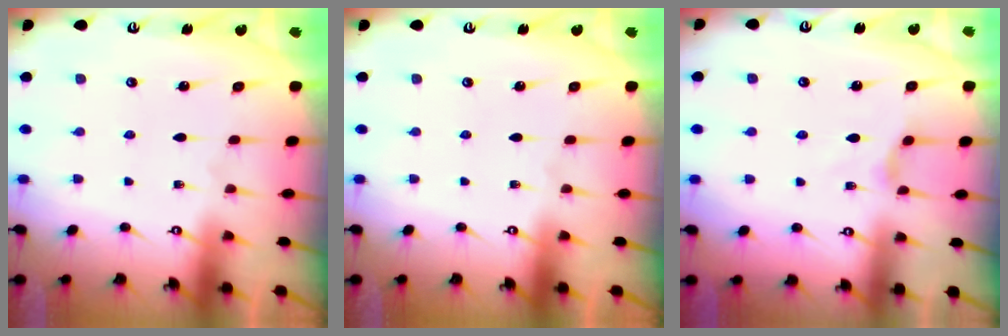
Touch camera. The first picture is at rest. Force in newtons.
{"total": 0.0}
{"total": 2.0, "press": 2.0, "slide": 0.3}